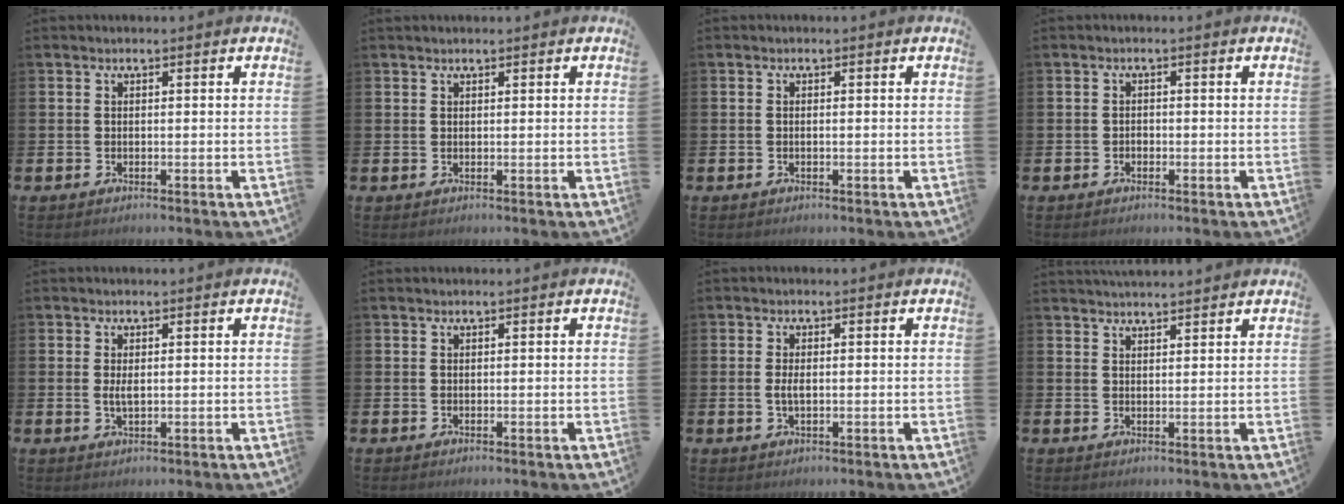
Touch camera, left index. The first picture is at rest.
{"total": 0.6, "force": [0.6, 0.1, 0.0], "torque": [0.003, 0.000, 0.010]}
{"total": 0.0}
{"total": 0.7, "force": [-0.4, 0.6, 0.2], "torque": [-0.007, 0.003, -0.009]}
{"total": 1.7, "force": [0.3, 0.6, 1.5], "torque": [-0.025, 0.000, 0.004]}
{"total": 0.0}
{"total": 1.7, "force": [0.1, 0.7, 1.6], "torque": [-0.026, 0.000, 0.000]}
{"total": 2.8, "force": [2.8, 0.1, 0.1], "torque": [-0.004, -0.012, 0.050]}